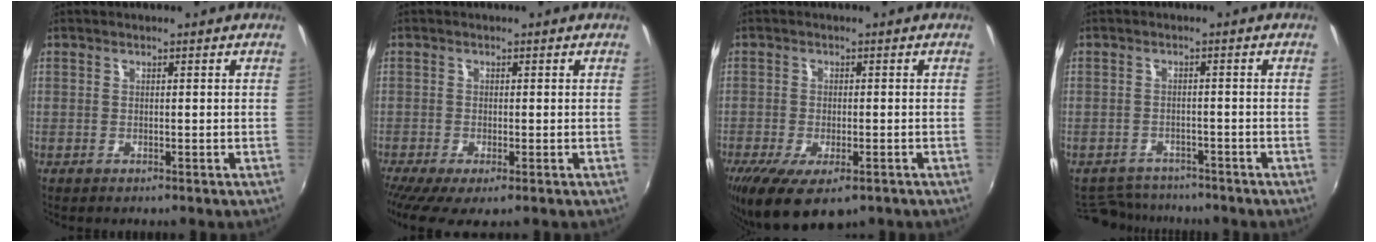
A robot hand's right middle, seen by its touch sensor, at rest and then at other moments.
{"total": 4.0, "force": [-2.4, 0.6, 3.2], "torque": [-0.070, -0.022, -0.041]}
{"total": 10.1, "force": [-6.0, 4.1, 7.1], "torque": [-0.151, -0.042, -0.096]}
{"total": 7.8, "force": [-7.1, 2.9, 1.4], "torque": [-0.046, 0.004, -0.110]}